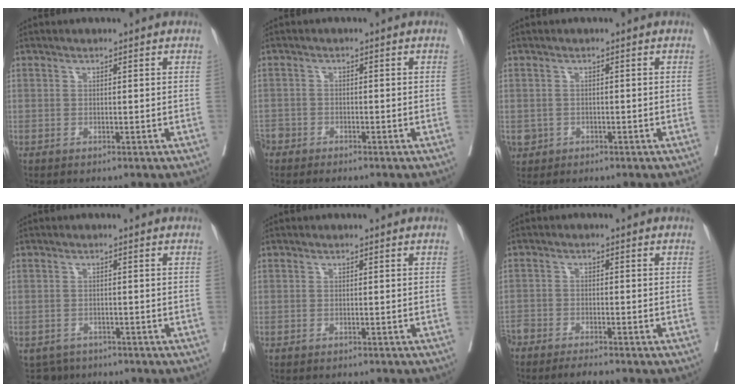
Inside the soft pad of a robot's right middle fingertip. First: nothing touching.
{"total": 3.9, "force": [-3.2, 2.0, 0.9], "torque": [-0.018, -0.004, -0.061]}
{"total": 2.2, "force": [-0.7, 2.0, 0.2], "torque": [0.000, 0.006, -0.007]}
{"total": 2.6, "force": [-2.0, 1.7, -0.2], "torque": [0.002, 0.001, -0.033]}
{"total": 1.6, "force": [-1.5, 0.4, 0.4], "torque": [-0.011, -0.003, -0.021]}
{"total": 5.3, "force": [-4.8, 0.7, 2.2], "torque": [-0.037, -0.009, -0.084]}